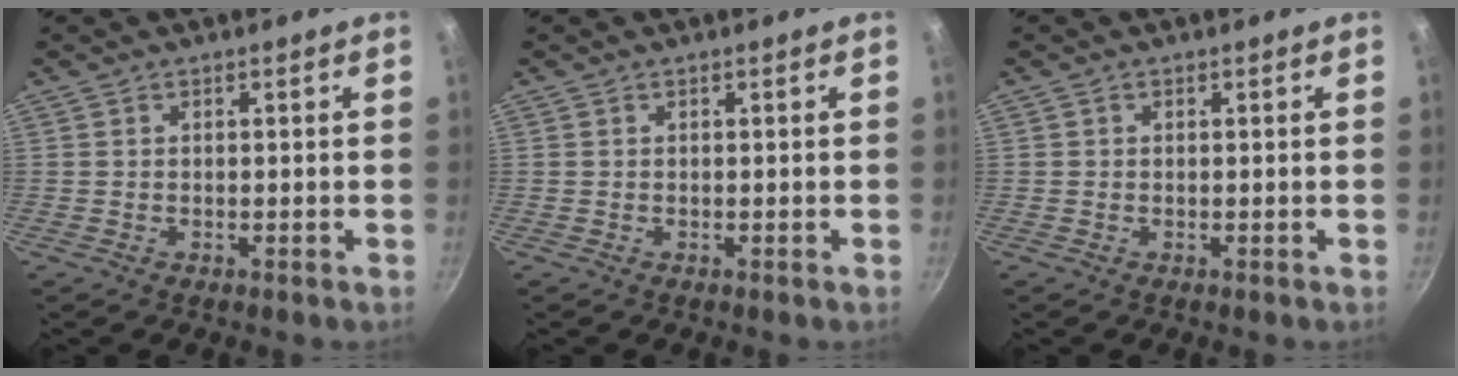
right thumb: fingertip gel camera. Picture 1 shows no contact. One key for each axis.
{"total": 0.0}
{"total": 0.0}